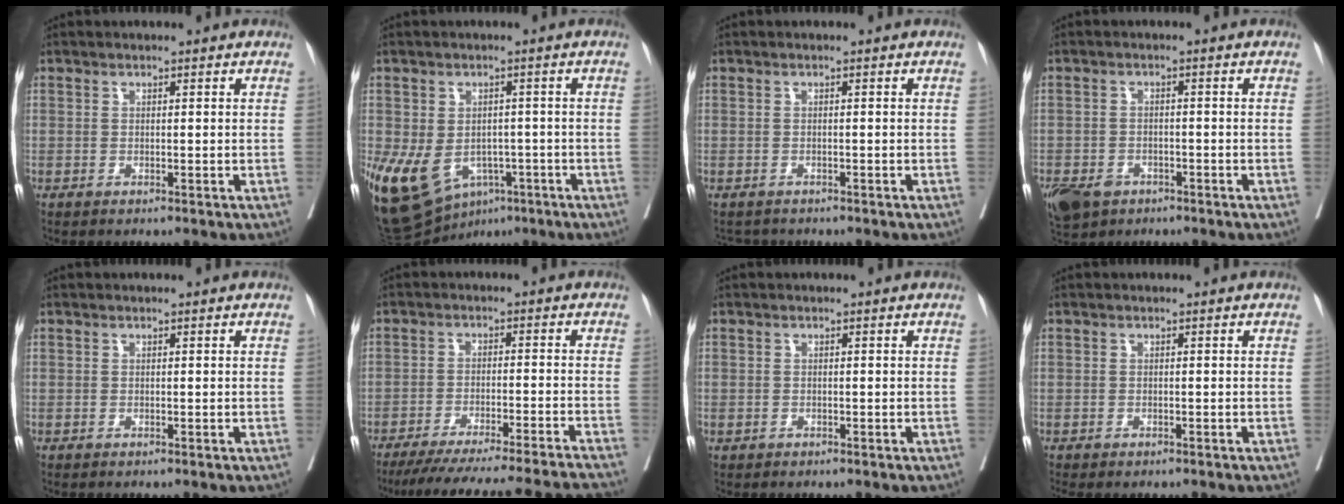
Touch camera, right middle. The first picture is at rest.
{"total": 13.9, "force": [-6.0, 9.8, 7.8], "torque": [-0.162, 0.004, -0.080]}
{"total": 2.3, "force": [-2.1, 0.9, -0.1], "torque": [-0.002, -0.005, -0.033]}
{"total": 9.5, "force": [-5.6, 6.5, 4.1], "torque": [-0.107, -0.008, -0.086]}
{"total": 0.0}
{"total": 22.6, "force": [-20.9, -1.5, 8.5], "torque": [-0.092, -0.047, -0.282]}
{"total": 0.7, "force": [-0.3, 0.7, 0.0], "torque": [-0.003, 0.005, -0.007]}
{"total": 1.8, "force": [-1.5, 0.9, 0.5], "torque": [-0.006, -0.002, -0.022]}